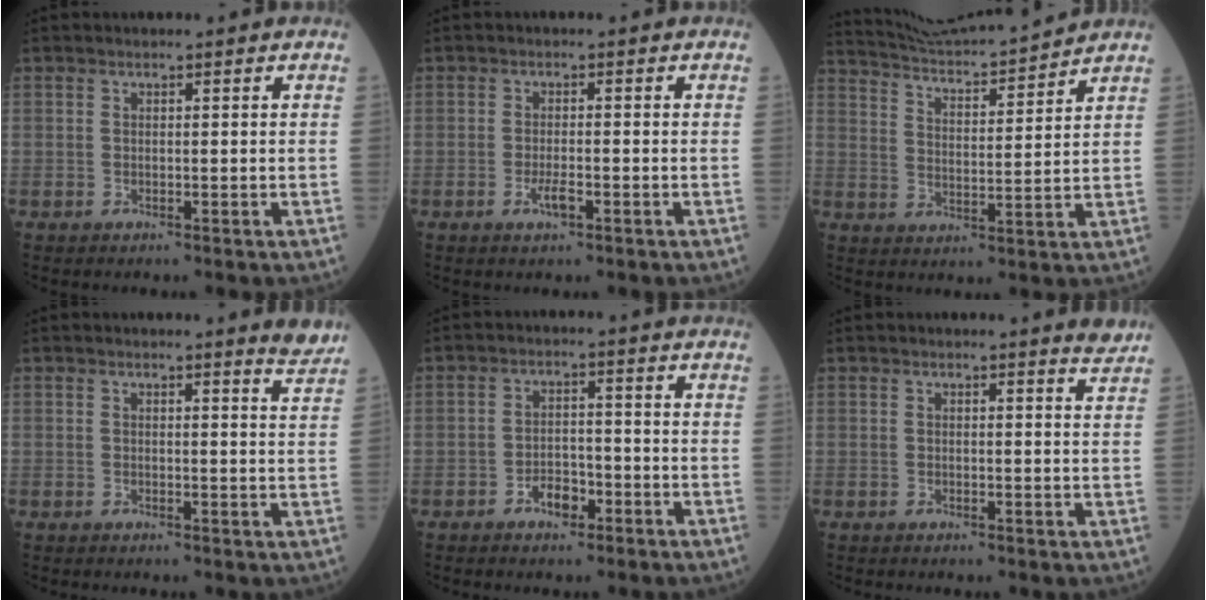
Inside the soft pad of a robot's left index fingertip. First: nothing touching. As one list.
[{"total": 2.2, "force": [-1.1, 0.5, 1.8], "torque": [-0.039, -0.001, -0.019]}, {"total": 14.0, "force": [13.4, -0.7, 3.8], "torque": [-0.078, 0.003, 0.213]}, {"total": 2.7, "force": [2.5, -0.4, 0.7], "torque": [-0.012, -0.025, 0.015]}, {"total": 3.7, "force": [-2.2, 2.0, 2.2], "torque": [-0.038, 0.007, -0.038]}, {"total": 2.0, "force": [1.9, -0.3, 0.4], "torque": [-0.008, -0.018, 0.011]}]